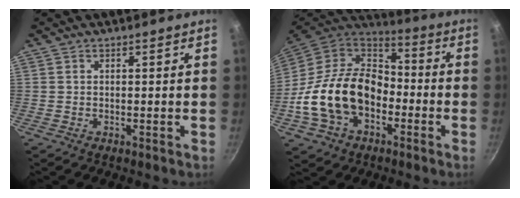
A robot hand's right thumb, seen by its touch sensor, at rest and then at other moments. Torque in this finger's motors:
{"motor_torque": [2.17, 2.84, 1.66, -1.11, 0.49]}